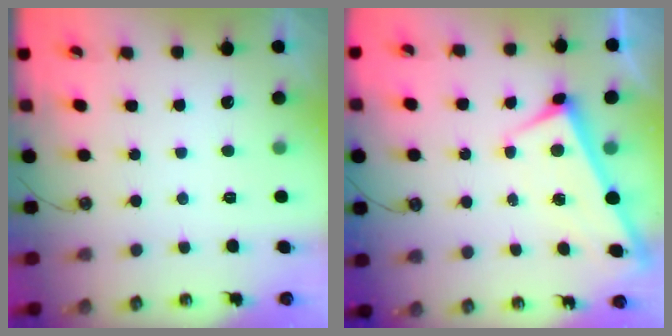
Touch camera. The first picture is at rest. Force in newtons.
{"total": 1.0, "press": 1.0, "slide": 0.0}